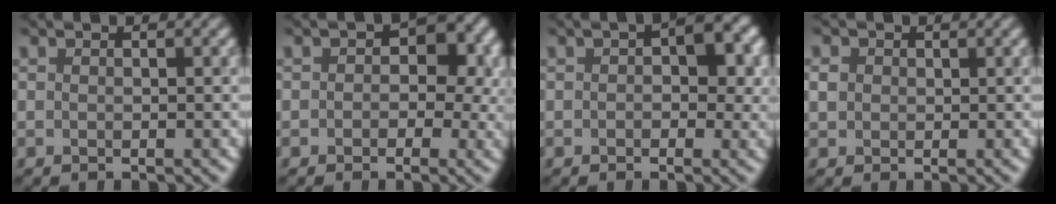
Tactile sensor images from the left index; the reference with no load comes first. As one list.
[{"total": 6.5, "force": [0.8, 4.8, 4.3], "torque": [-0.005, 0.012, -0.003]}, {"total": 3.9, "force": [0.7, 2.3, 3.1], "torque": [-0.025, 0.006, 0.002]}, {"total": 1.0, "force": [0.1, 1.0, 0.1], "torque": [0.002, 0.001, -0.001]}]